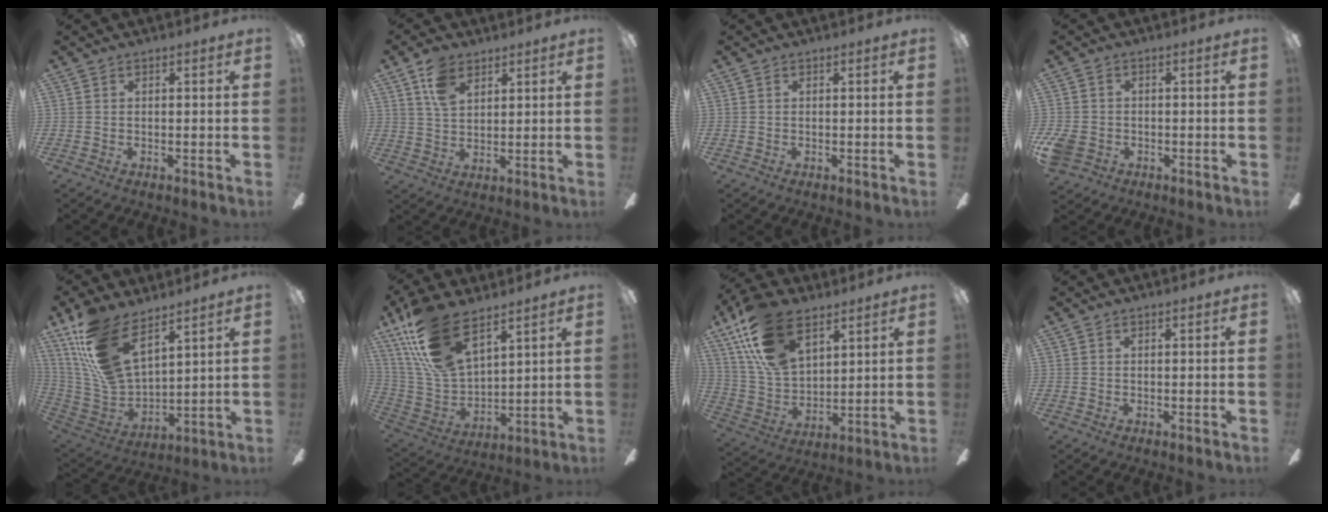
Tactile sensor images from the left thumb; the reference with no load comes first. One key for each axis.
{"total": 8.0, "fx": 4.6, "fy": 4.8, "fz": 4.4, "tx": -0.085, "ty": -0.002, "tz": 0.087}
{"total": 0.0}
{"total": 5.0, "fx": -2.2, "fy": 3.7, "fz": 2.5, "tx": -0.063, "ty": 0.009, "tz": -0.043}
{"total": 18.6, "fx": 12.0, "fy": 8.0, "fz": 11.8, "tx": -0.271, "ty": -0.066, "tz": 0.220}
{"total": 19.2, "fx": 12.9, "fy": 8.2, "fz": 11.6, "tx": -0.267, "ty": -0.059, "tz": 0.235}
{"total": 20.2, "fx": 11.5, "fy": 11.1, "fz": 12.4, "tx": -0.263, "ty": -0.038, "tz": 0.211}
{"total": 0.0}